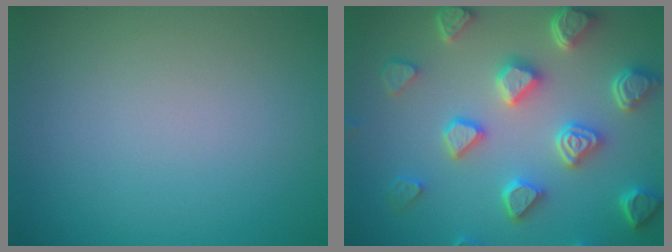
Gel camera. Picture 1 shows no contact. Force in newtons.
{"total": 6.7, "press": 5.5, "slide": 3.7}